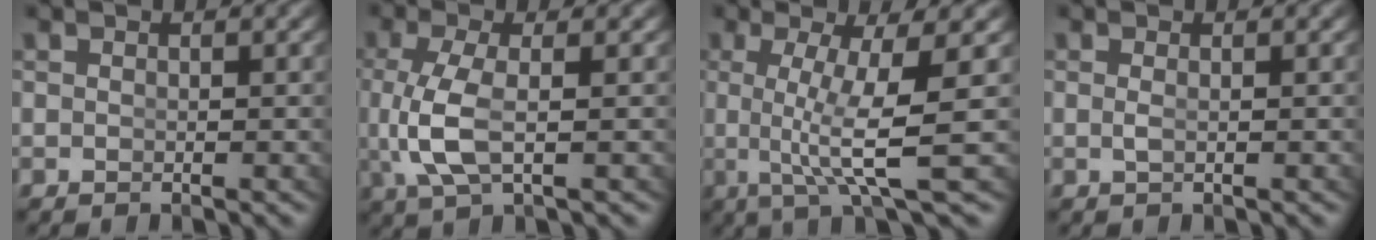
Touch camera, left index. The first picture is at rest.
{"total": 4.4, "force": [-0.4, 1.6, 4.1], "torque": [-0.112, -0.017, 0.008]}
{"total": 6.5, "force": [-0.3, 0.3, 6.5], "torque": [-0.111, -0.018, 0.005]}
{"total": 0.7, "force": [-0.1, -0.5, 0.5], "torque": [-0.016, -0.015, 0.007]}